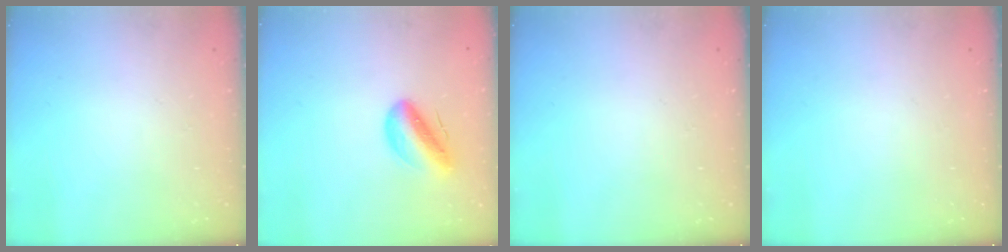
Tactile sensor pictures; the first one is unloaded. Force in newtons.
{"total": 10.2, "press": 9.7, "slide": 3.2}
{"total": 0.0}
{"total": 0.0}